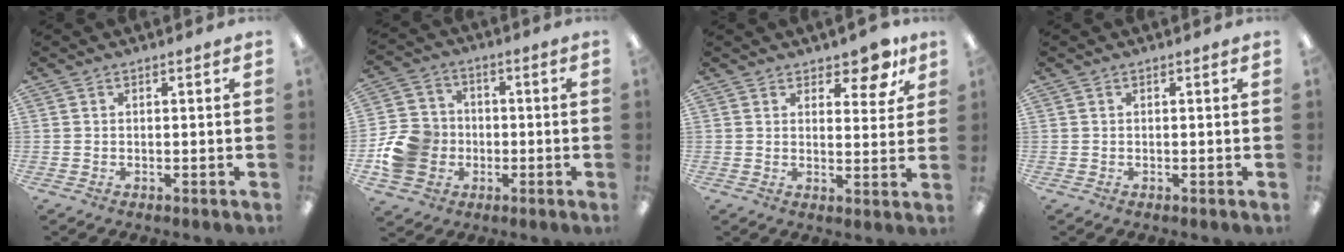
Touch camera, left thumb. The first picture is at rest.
{"total": 12.0, "force": [-2.9, 10.8, 4.4], "torque": [-0.088, 0.032, -0.044]}
{"total": 6.7, "force": [5.2, 2.8, 3.3], "torque": [-0.030, -0.030, 0.085]}
{"total": 0.0}